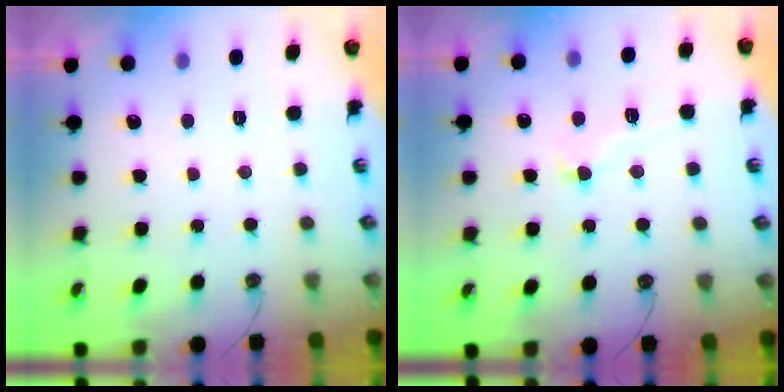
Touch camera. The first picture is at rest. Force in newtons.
{"total": 1.7, "press": 1.4, "slide": 0.9}